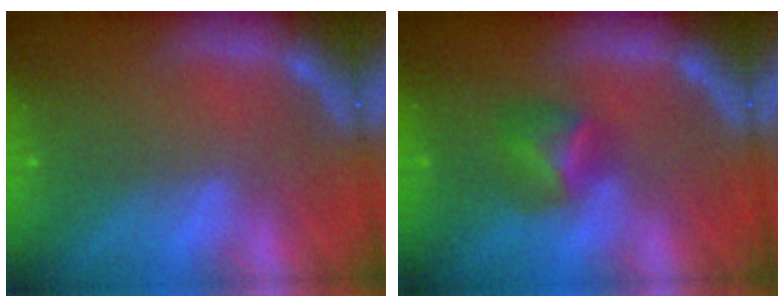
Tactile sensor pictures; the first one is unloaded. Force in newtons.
{"total": 2.9}